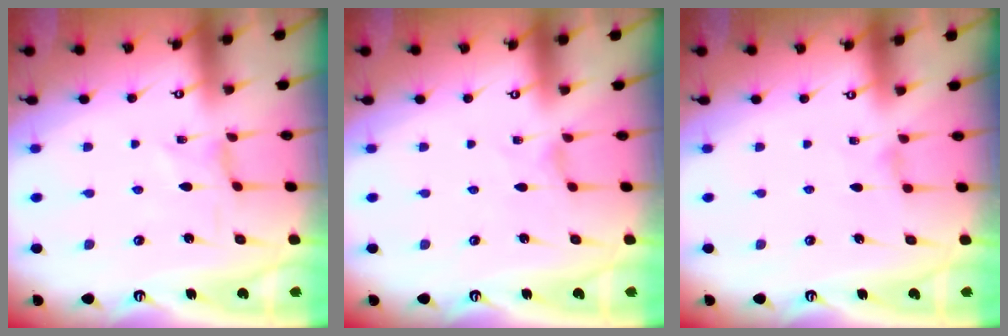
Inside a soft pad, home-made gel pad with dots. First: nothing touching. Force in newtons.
{"total": 0.0}
{"total": 0.0}